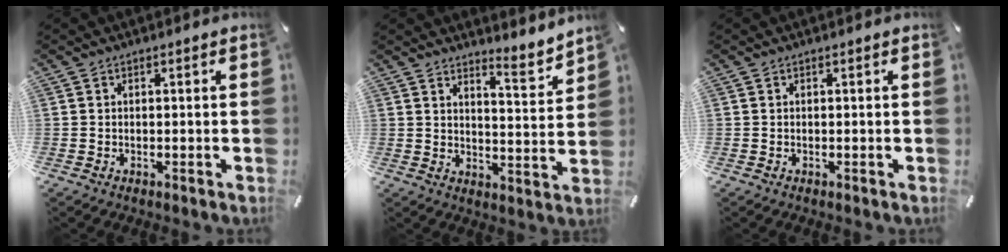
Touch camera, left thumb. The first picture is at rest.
{"total": 5.5, "force": [5.1, 1.1, 1.5], "torque": [-0.019, -0.056, 0.085]}
{"total": 0.0}